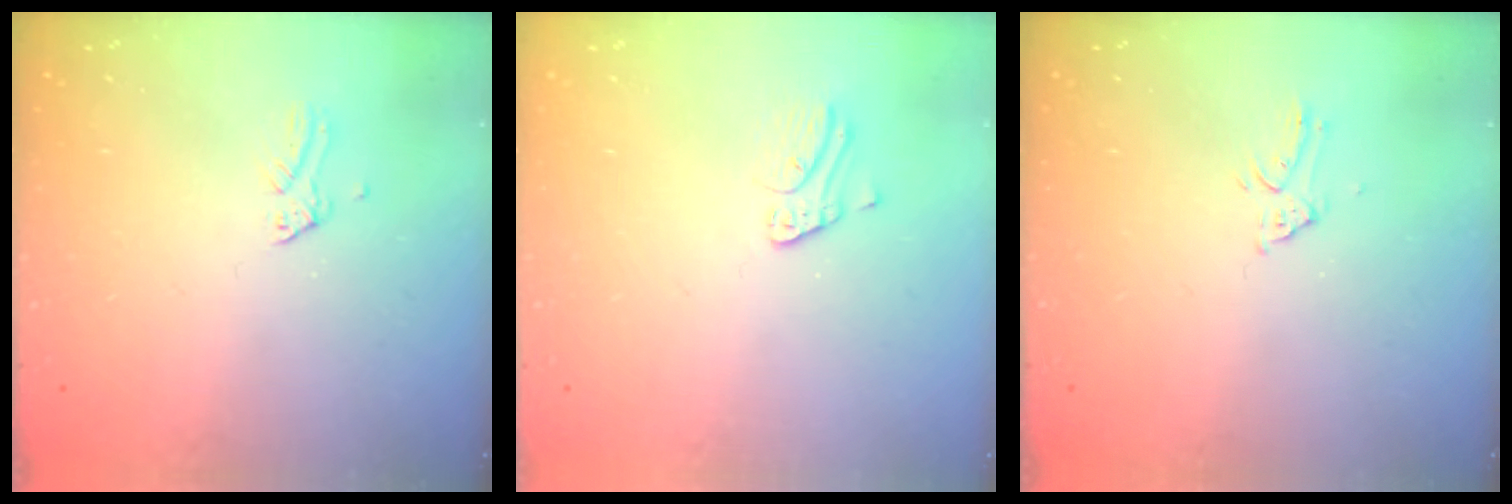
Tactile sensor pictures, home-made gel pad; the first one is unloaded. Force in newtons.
{"total": 2.7, "press": 2.7, "slide": 0.3}
{"total": 3.0, "press": 3.0, "slide": 0.1}